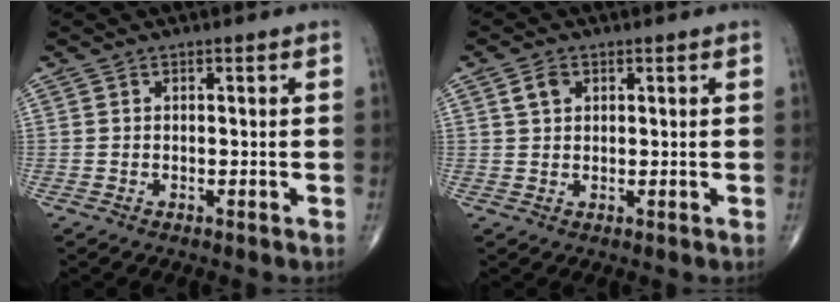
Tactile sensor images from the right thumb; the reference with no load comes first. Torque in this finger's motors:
{"motor_torque": [0.19, 0.31, 0.03, 0.01, 0.00]}